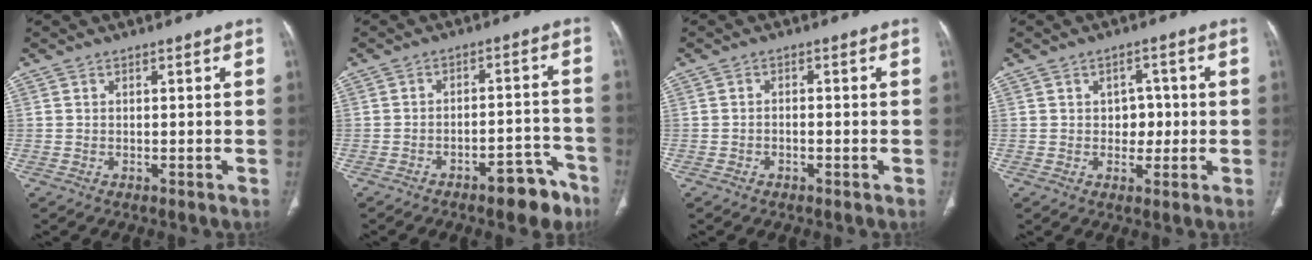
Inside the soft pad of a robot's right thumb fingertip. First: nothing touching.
{"total": 8.6, "force": [-5.8, 3.4, 5.4], "torque": [-0.050, 0.049, -0.075]}
{"total": 1.0, "force": [-0.5, 0.7, 0.6], "torque": [-0.007, 0.005, -0.009]}
{"total": 4.3, "force": [0.2, 3.3, 2.7], "torque": [-0.005, 0.004, -0.001]}